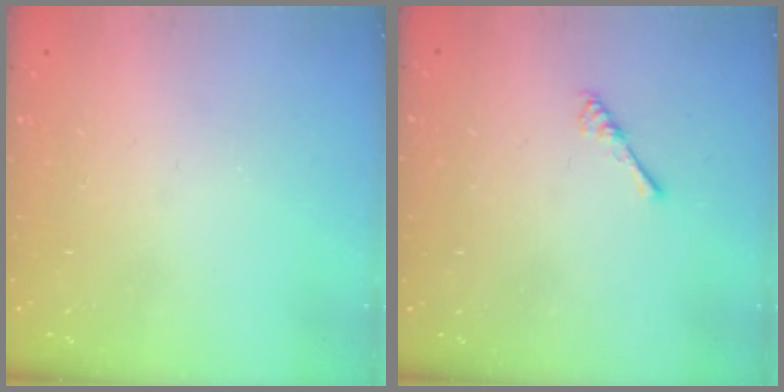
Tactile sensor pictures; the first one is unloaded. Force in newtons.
{"total": 1.8, "press": 1.7, "slide": 0.4}